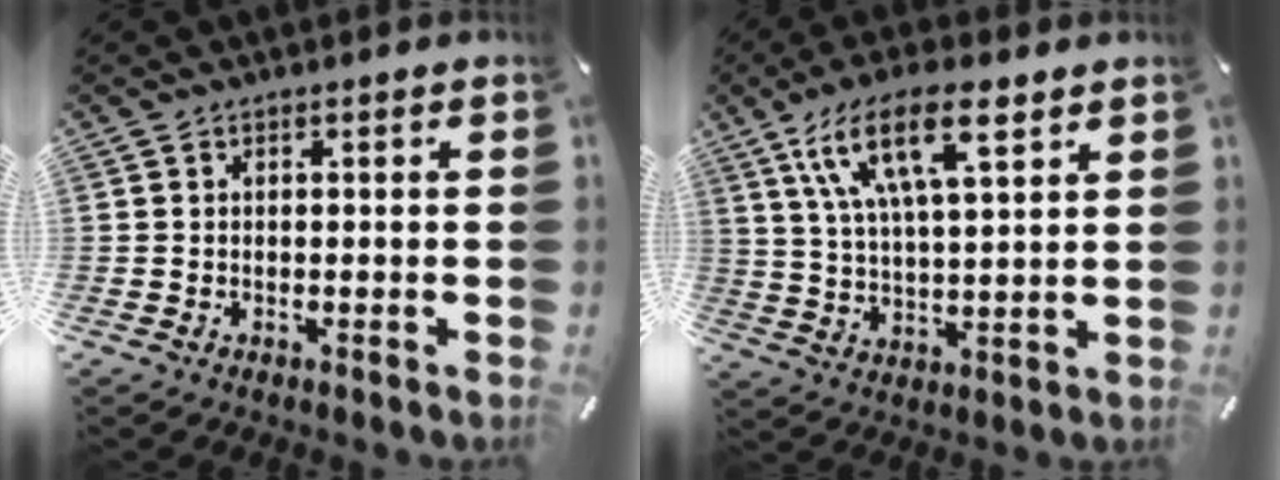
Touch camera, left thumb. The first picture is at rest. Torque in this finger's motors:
{"motor_torque": [0.83, 0.25, 1.72, -1.05, 0.21]}